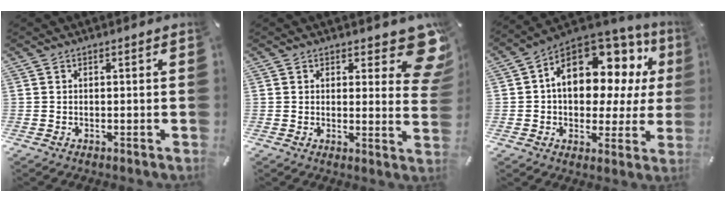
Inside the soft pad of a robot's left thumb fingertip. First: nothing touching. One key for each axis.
{"total": 9.8, "fx": 6.1, "fy": 4.3, "fz": 6.3, "tx": -0.052, "ty": -0.049, "tz": 0.103}
{"total": 16.2, "fx": 5.2, "fy": 10.5, "fz": 11.2, "tx": -0.172, "ty": -0.034, "tz": 0.088}